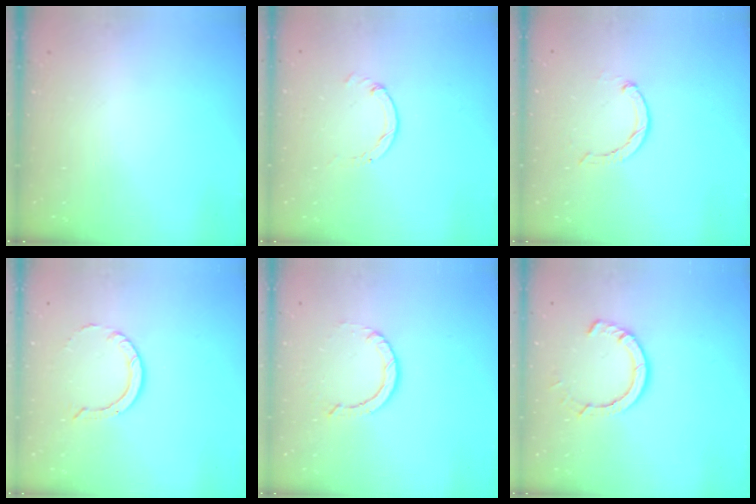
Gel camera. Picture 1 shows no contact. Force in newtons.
{"total": 0.0}
{"total": 1.7, "press": 1.6, "slide": 0.3}
{"total": 5.3, "press": 5.3, "slide": 0.1}
{"total": 3.6, "press": 3.6, "slide": 0.3}
{"total": 7.5, "press": 7.4, "slide": 1.0}